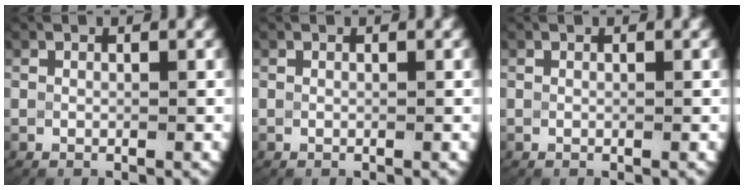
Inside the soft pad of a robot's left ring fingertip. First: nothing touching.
{"total": 0.7, "force": [0.0, -0.7, -0.3], "torque": [0.000, -0.010, 0.009]}
{"total": 0.0}